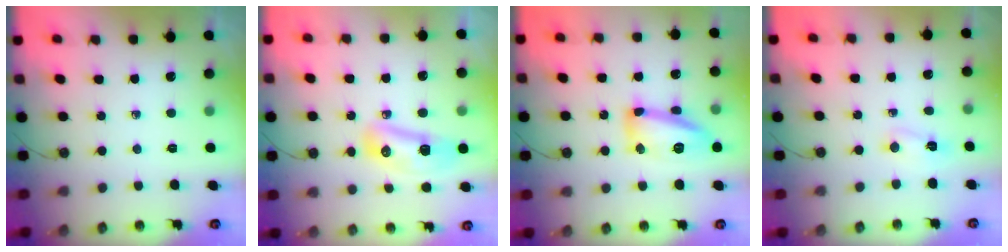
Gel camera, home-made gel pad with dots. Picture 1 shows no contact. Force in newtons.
{"total": 11.4, "press": 10.6, "slide": 4.2}
{"total": 14.3, "press": 14.3, "slide": 1.1}
{"total": 2.1, "press": 2.1, "slide": 0.4}